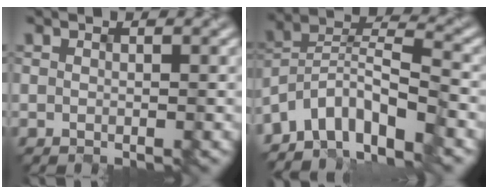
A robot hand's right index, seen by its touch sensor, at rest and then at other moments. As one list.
[{"total": 6.6, "force": [-5.3, 2.0, 3.3], "torque": [-0.044, 0.004, -0.112]}]